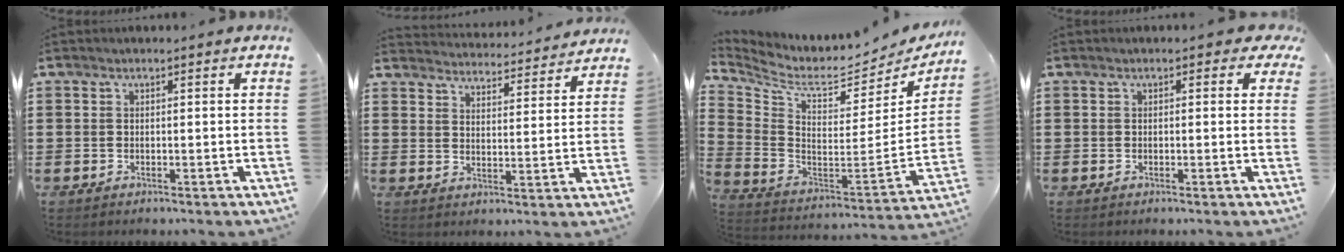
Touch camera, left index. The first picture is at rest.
{"total": 3.9, "force": [3.8, -0.3, -0.1], "torque": [-0.011, -0.035, 0.061]}
{"total": 6.8, "force": [5.6, 2.0, 3.3], "torque": [-0.087, -0.058, 0.089]}
{"total": 1.0, "force": [0.0, 0.7, 0.7], "torque": [-0.017, 0.006, -0.001]}